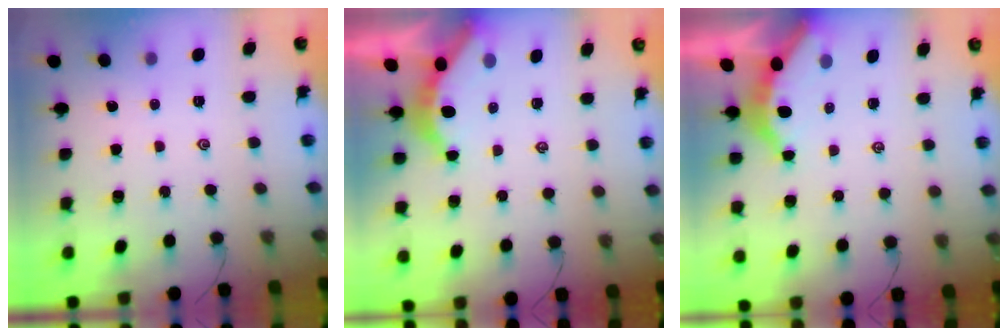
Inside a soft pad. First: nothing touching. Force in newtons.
{"total": 3.9, "press": 3.9, "slide": 0.5}
{"total": 3.7, "press": 3.6, "slide": 0.5}